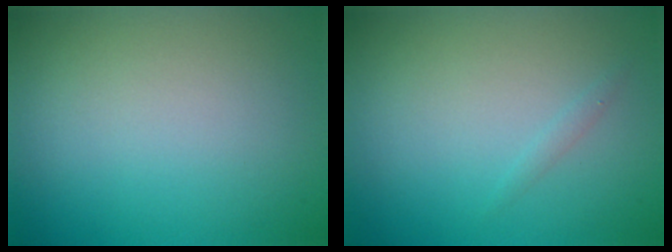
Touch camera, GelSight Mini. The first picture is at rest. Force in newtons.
{"total": 0.5, "press": 0.5, "slide": 0.0}